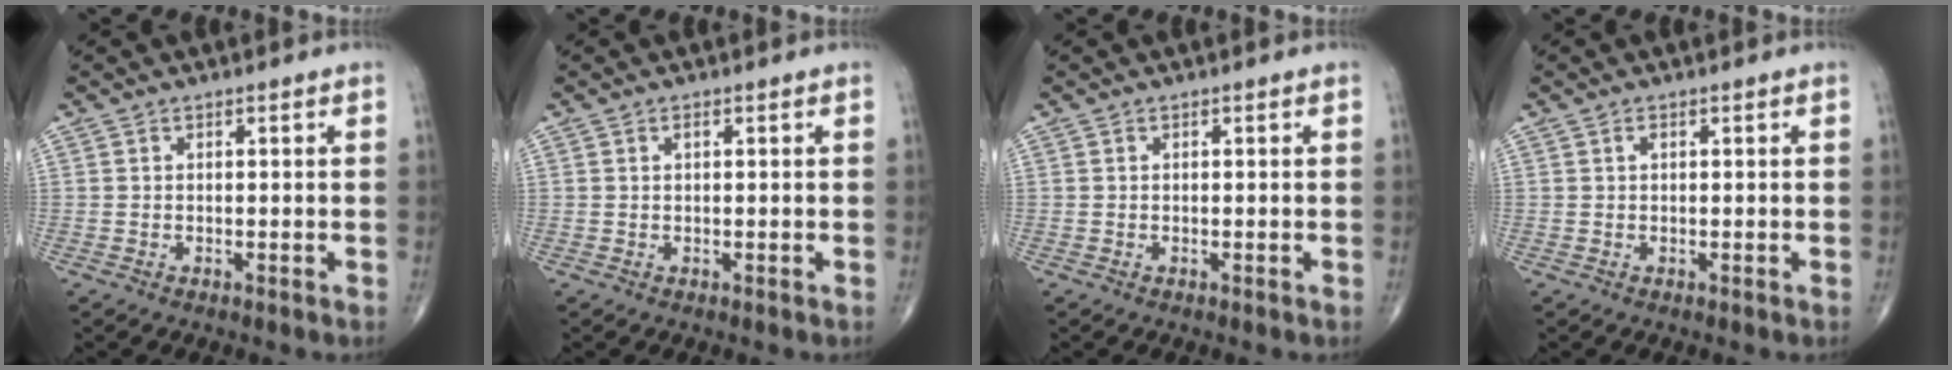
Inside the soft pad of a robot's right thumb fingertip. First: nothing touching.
{"total": 0.6, "force": [0.2, 0.2, 0.5], "torque": [-0.007, -0.001, 0.003]}
{"total": 0.0}
{"total": 0.6, "force": [0.2, 0.3, 0.4], "torque": [-0.008, 0.002, 0.003]}